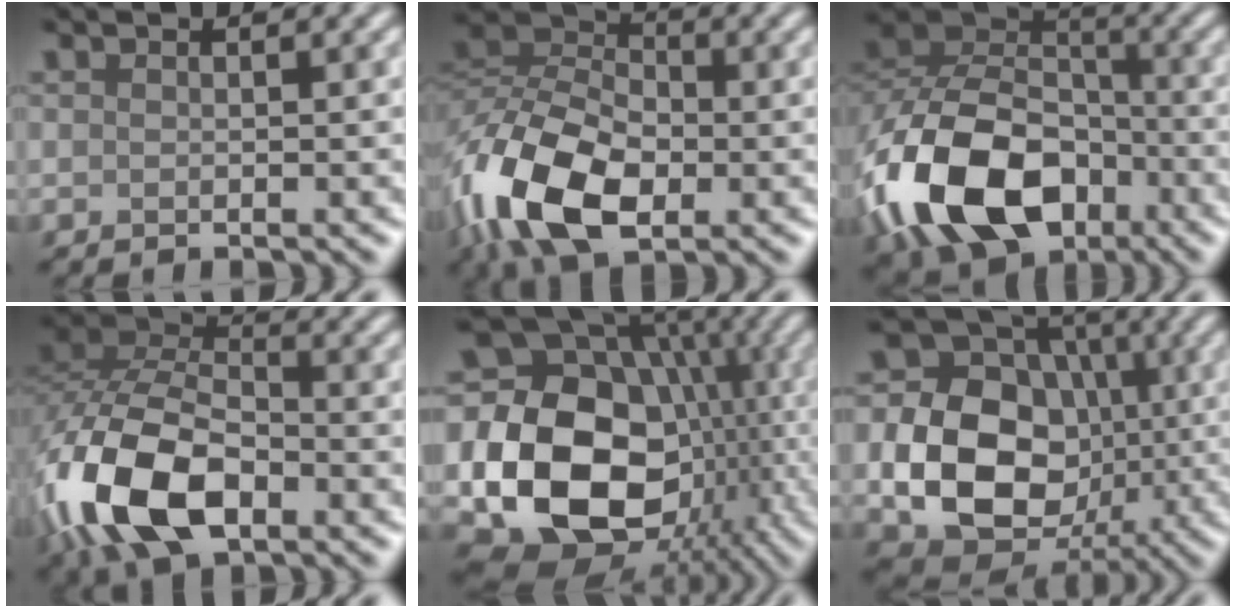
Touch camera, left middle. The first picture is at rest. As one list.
[{"total": 12.8, "force": [-4.7, 7.6, 9.2], "torque": [-0.211, -0.012, -0.099]}, {"total": 14.1, "force": [-5.7, 9.5, 8.8], "torque": [-0.199, -0.006, -0.113]}, {"total": 12.1, "force": [-5.0, 6.7, 8.8], "torque": [-0.202, -0.007, -0.102]}, {"total": 22.1, "force": [-2.7, 18.2, 12.1], "torque": [-0.224, -0.008, -0.053]}, {"total": 12.7, "force": [-1.5, 10.1, 7.4], "torque": [-0.128, -0.012, -0.040]}]